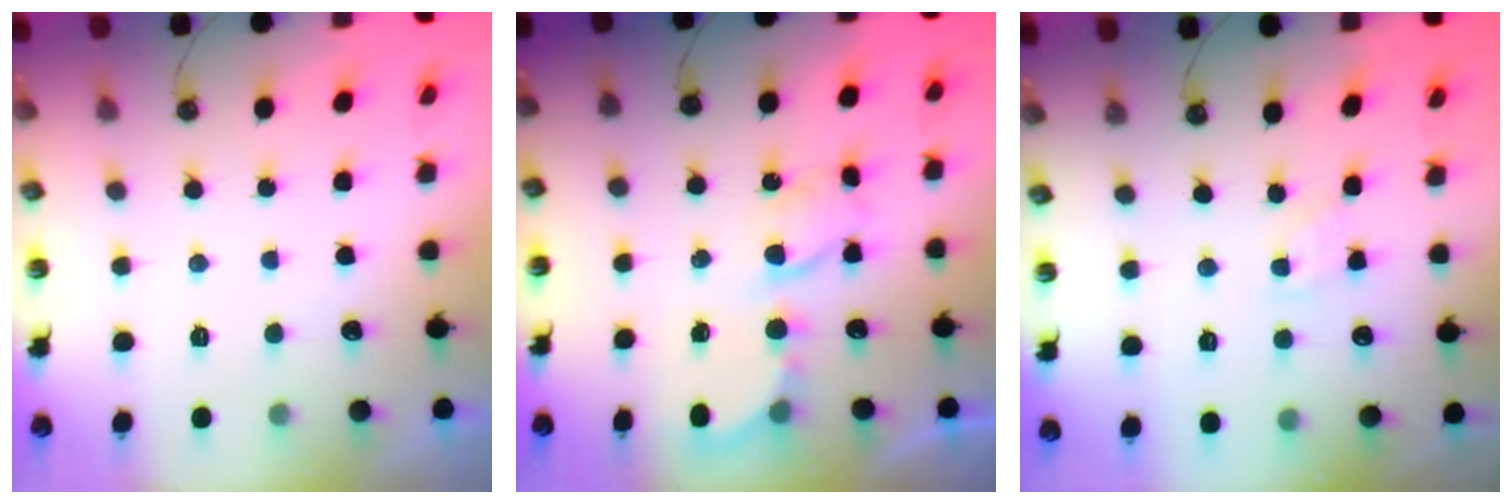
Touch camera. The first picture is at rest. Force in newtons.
{"total": 6.5, "press": 6.5, "slide": 0.3}
{"total": 2.5, "press": 2.5, "slide": 0.5}